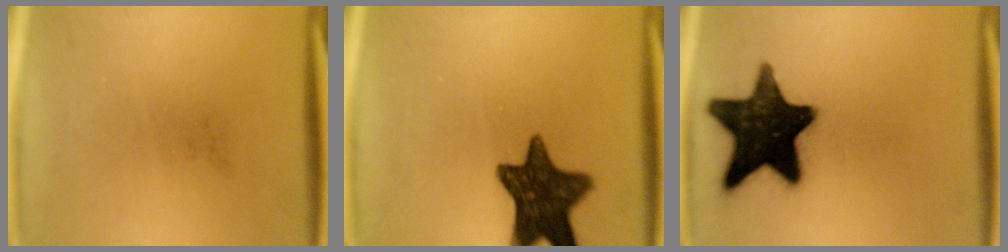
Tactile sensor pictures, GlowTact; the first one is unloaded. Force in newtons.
{"total": 13.1}
{"total": 17.6}